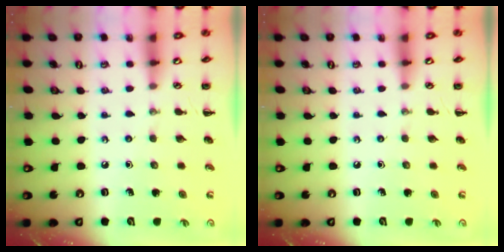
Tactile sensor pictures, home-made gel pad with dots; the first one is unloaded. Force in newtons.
{"total": 0.0}